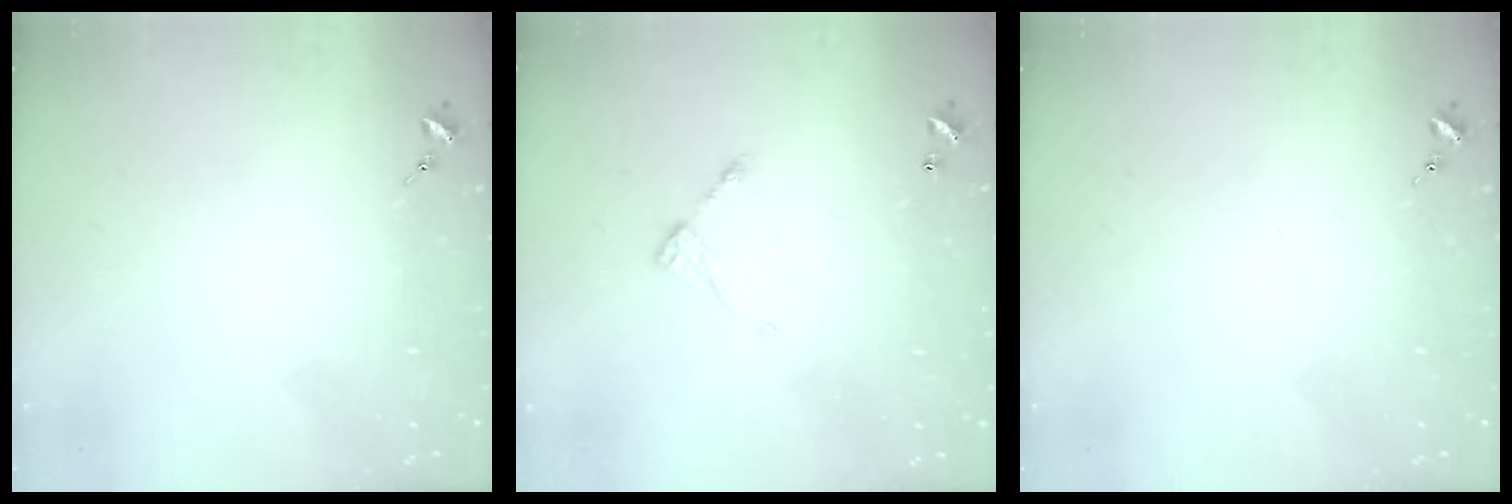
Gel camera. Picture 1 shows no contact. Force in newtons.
{"total": 6.4, "press": 6.4, "slide": 0.4}
{"total": 0.0}